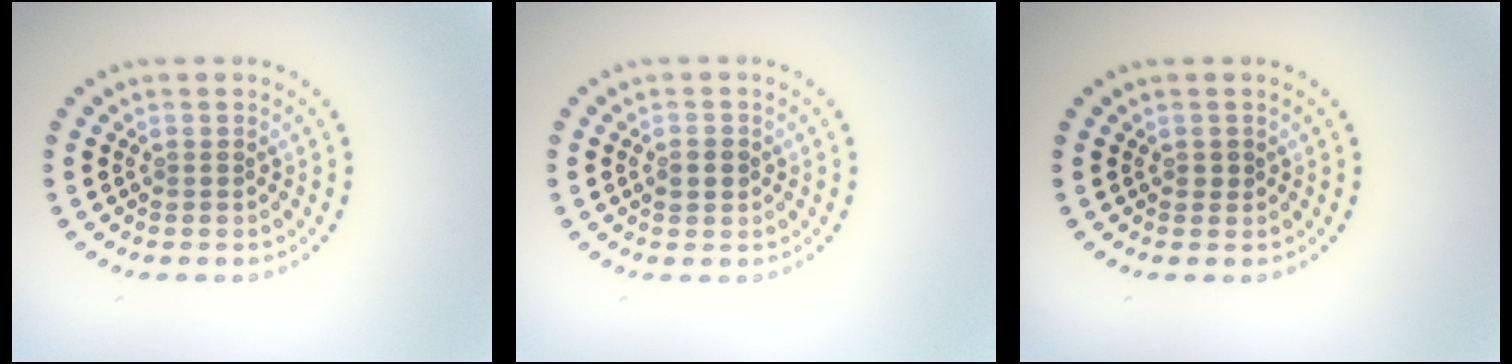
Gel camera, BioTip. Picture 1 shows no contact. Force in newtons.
{"total": 2.0, "press": 2.0, "slide": 0.1}
{"total": 0.7, "press": 0.6, "slide": 0.1}